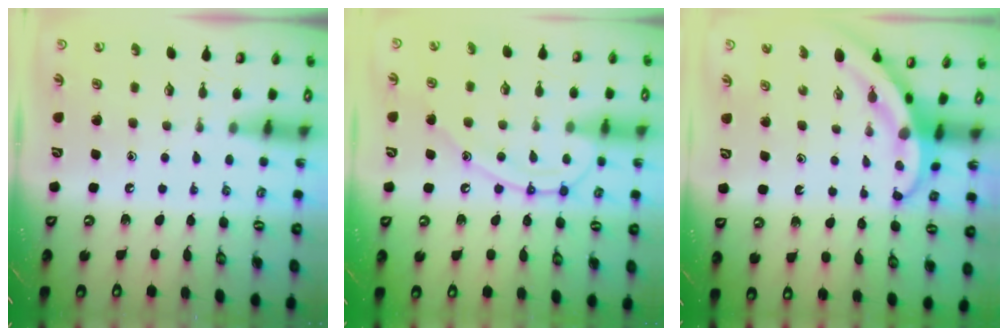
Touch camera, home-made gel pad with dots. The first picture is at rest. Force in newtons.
{"total": 13.7, "press": 13.6, "slide": 1.3}
{"total": 3.9, "press": 3.8, "slide": 0.6}